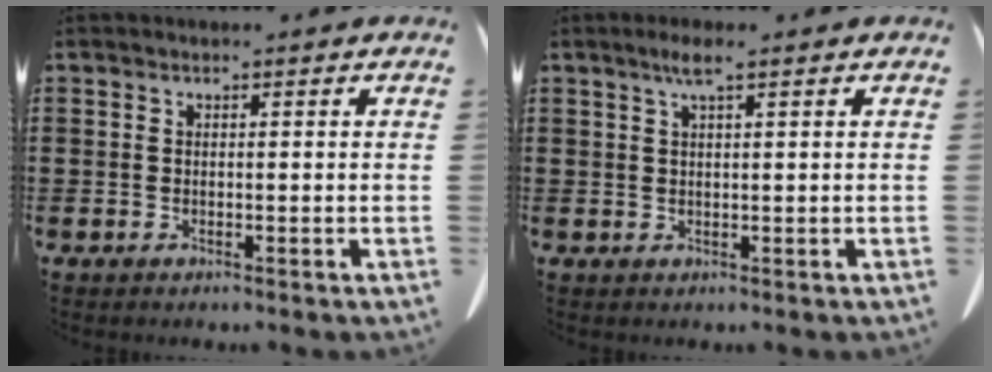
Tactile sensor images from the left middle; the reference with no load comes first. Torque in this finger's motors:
{"motor_torque": [0.83, -0.24, 0.08, 0.09]}